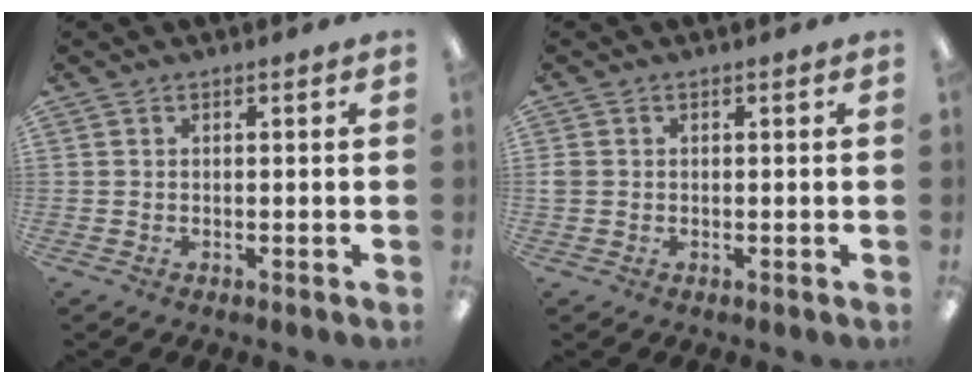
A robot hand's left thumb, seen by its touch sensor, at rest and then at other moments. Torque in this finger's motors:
{"motor_torque": [-0.06, 0.05, -0.10, -0.05, 0.00]}